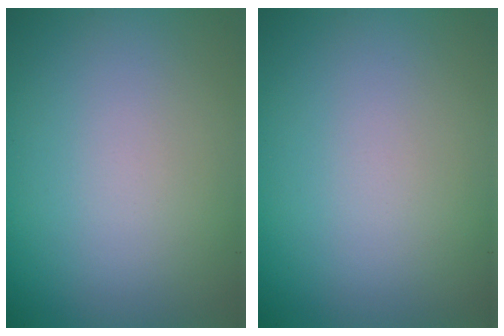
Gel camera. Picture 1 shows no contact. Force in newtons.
{"total": 0.0}